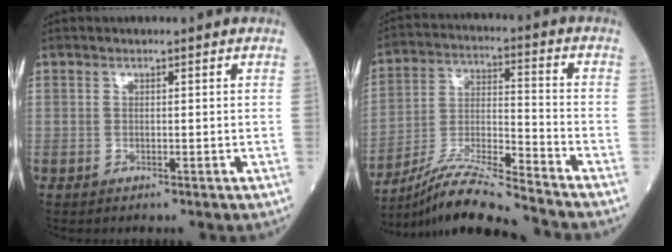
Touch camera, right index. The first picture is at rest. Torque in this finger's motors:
{"motor_torque": [-0.21, -0.38, 0.18, 0.04]}